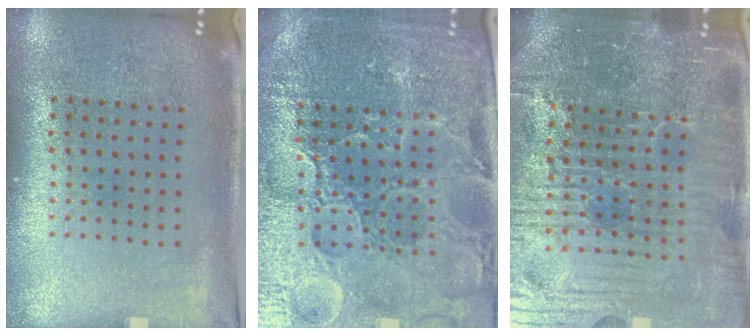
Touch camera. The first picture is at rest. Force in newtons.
{"total": 5.2, "press": 4.8, "slide": 1.9}
{"total": 6.3, "press": 5.8, "slide": 2.3}